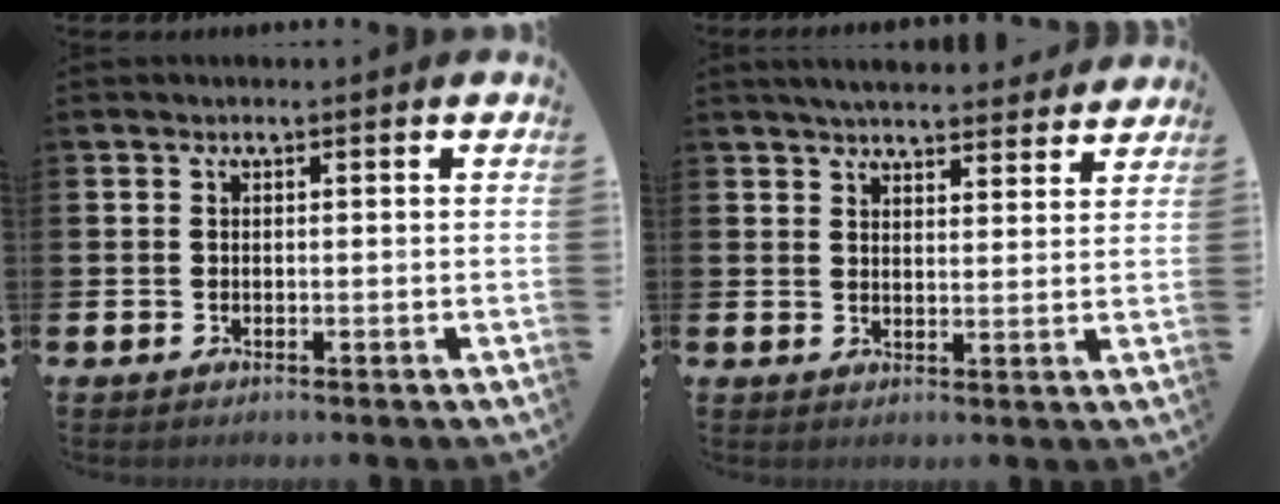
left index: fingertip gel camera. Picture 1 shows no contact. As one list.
[{"total": 4.5, "force": [4.4, 0.6, 0.6], "torque": [-0.016, -0.026, 0.078]}]